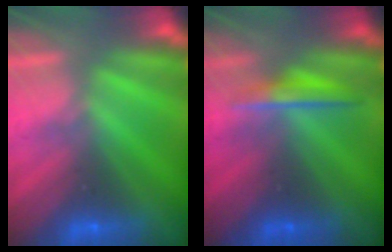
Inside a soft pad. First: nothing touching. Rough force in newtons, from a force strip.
{"total": 1.7}